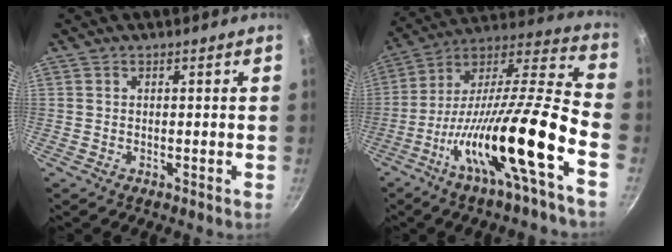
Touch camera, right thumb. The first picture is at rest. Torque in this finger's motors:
{"motor_torque": [2.07, 1.16, 2.31, -0.46, 0.76]}